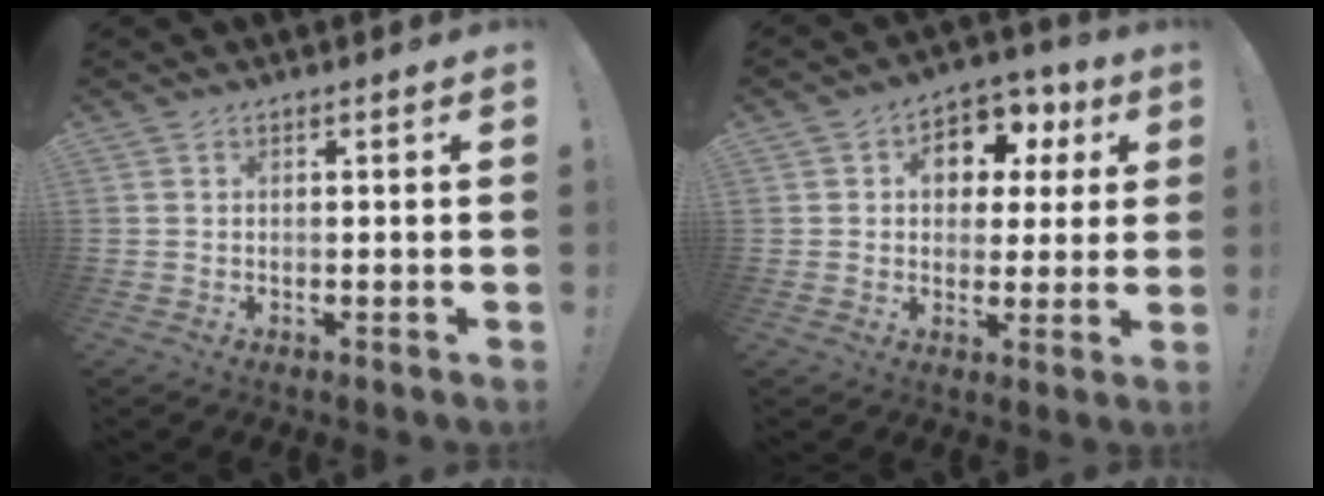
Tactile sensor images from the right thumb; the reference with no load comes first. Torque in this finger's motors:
{"motor_torque": [0.72, 1.19, 0.21, -0.11, 0.00]}